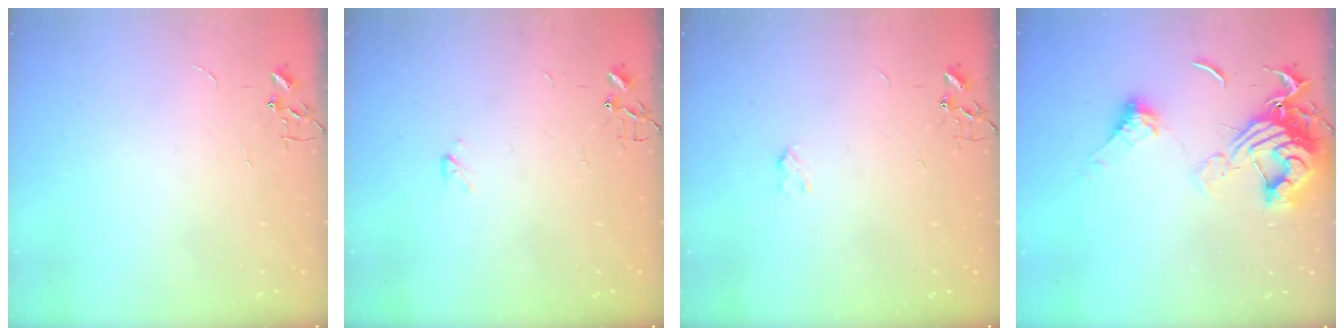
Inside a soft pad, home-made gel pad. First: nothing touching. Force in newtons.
{"total": 2.2, "press": 2.2, "slide": 0.4}
{"total": 2.4, "press": 2.4, "slide": 0.4}
{"total": 15.4, "press": 15.3, "slide": 1.8}